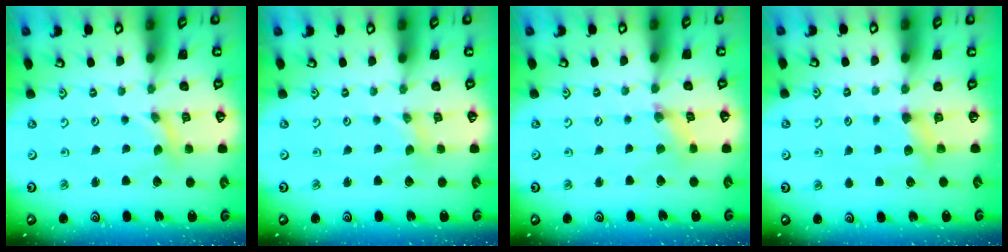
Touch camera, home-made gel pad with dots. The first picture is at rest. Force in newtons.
{"total": 0.0}
{"total": 1.5, "press": 1.5, "slide": 0.3}
{"total": 3.8, "press": 3.7, "slide": 0.5}